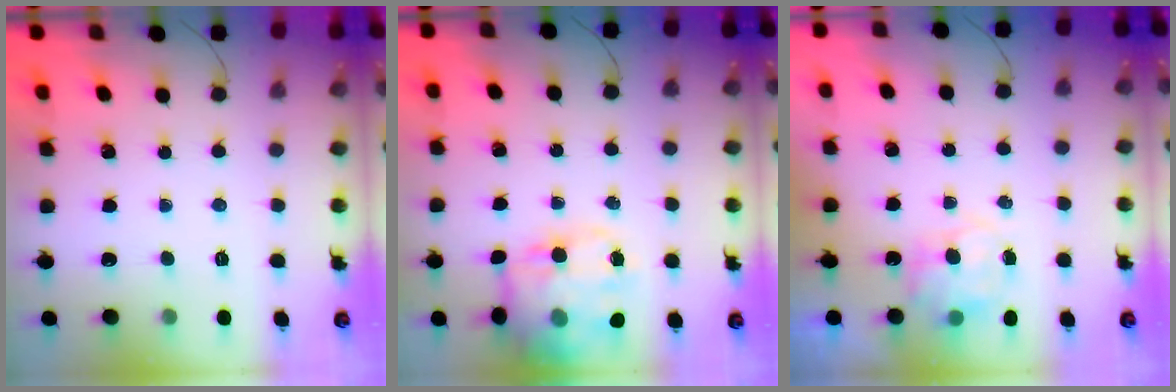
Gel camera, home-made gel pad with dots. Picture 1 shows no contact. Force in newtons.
{"total": 15.4, "press": 15.2, "slide": 2.7}
{"total": 7.6, "press": 7.6, "slide": 0.1}